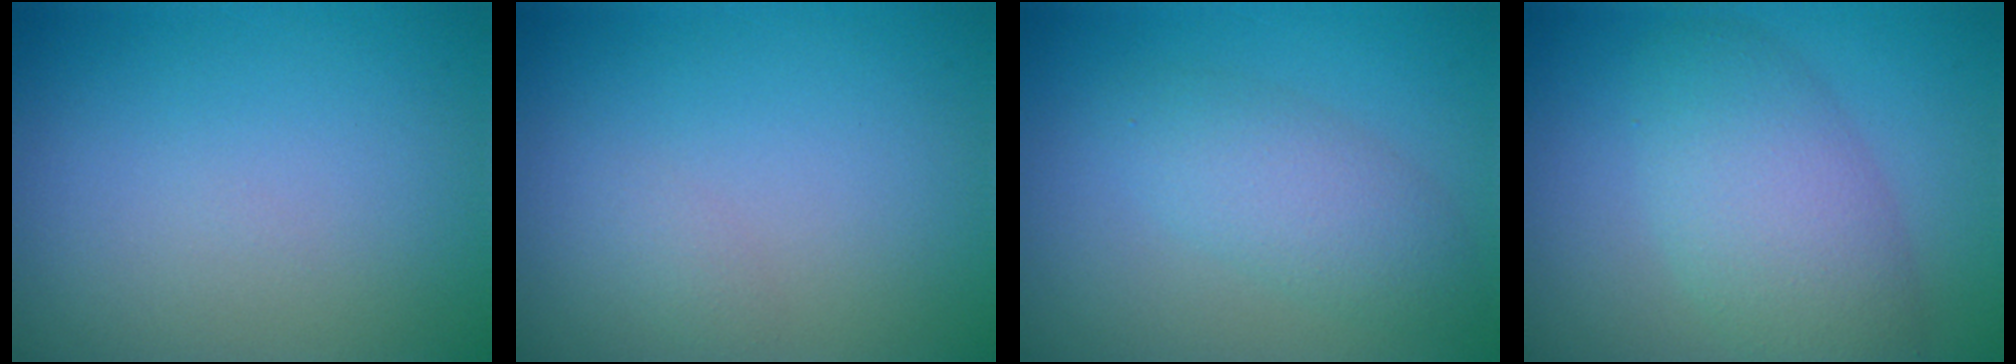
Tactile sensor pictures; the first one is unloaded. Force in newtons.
{"total": 0.6, "press": 0.6, "slide": 0.0}
{"total": 3.4, "press": 3.4, "slide": 0.2}
{"total": 5.7, "press": 5.7, "slide": 0.1}